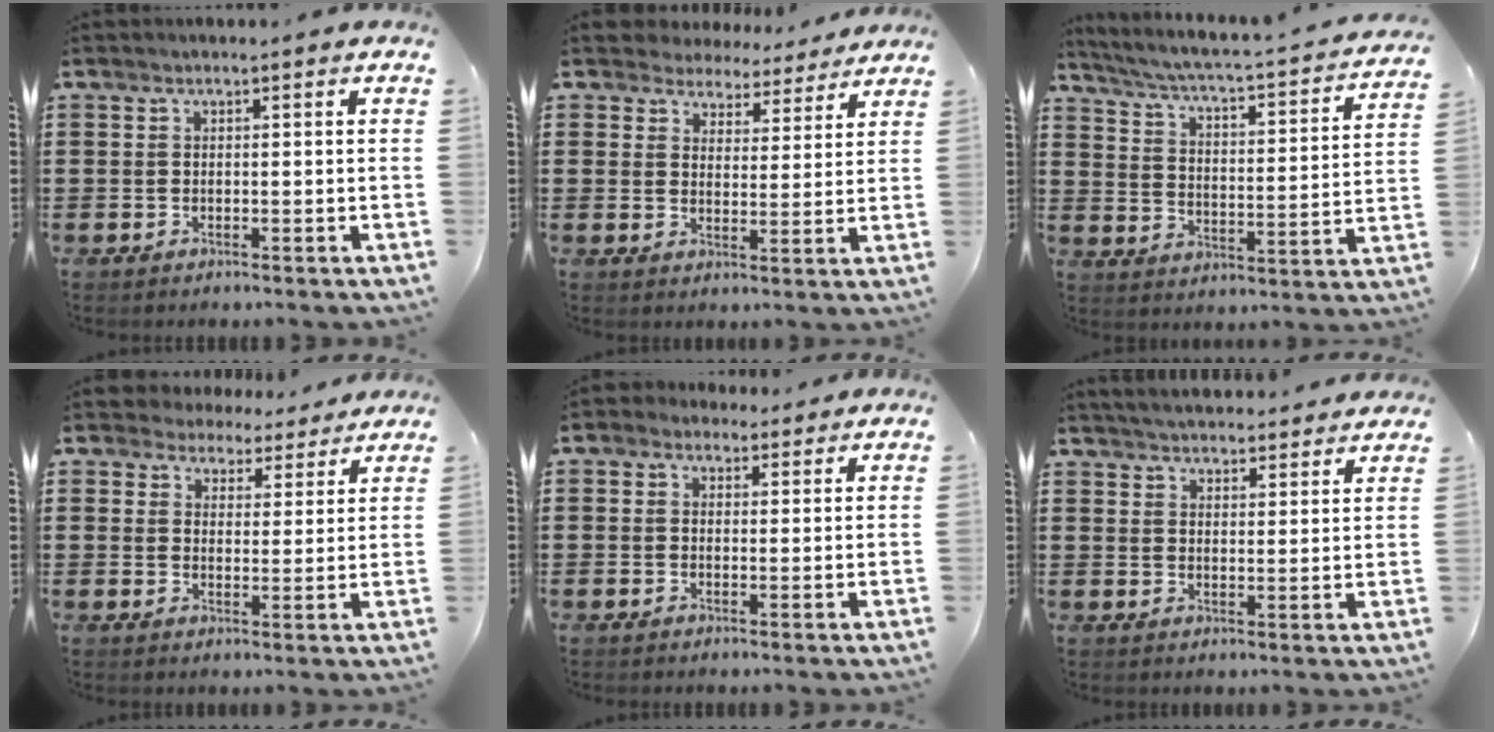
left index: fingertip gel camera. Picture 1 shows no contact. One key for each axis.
{"total": 4.7, "fx": 4.5, "fy": 1.2, "fz": -0.3, "tx": -0.019, "ty": -0.022, "tz": 0.081}
{"total": 2.7, "fx": 2.2, "fy": -0.1, "fz": 1.6, "tx": -0.048, "ty": -0.033, "tz": 0.024}
{"total": 4.4, "fx": 4.0, "fy": 1.7, "fz": 0.0, "tx": -0.021, "ty": -0.013, "tz": 0.073}
{"total": 2.0, "fx": 1.2, "fy": 1.6, "fz": 0.2, "tx": -0.011, "ty": 0.009, "tz": 0.022}
{"total": 3.9, "fx": 3.9, "fy": -0.1, "fz": 0.2, "tx": -0.016, "ty": -0.017, "tz": 0.071}